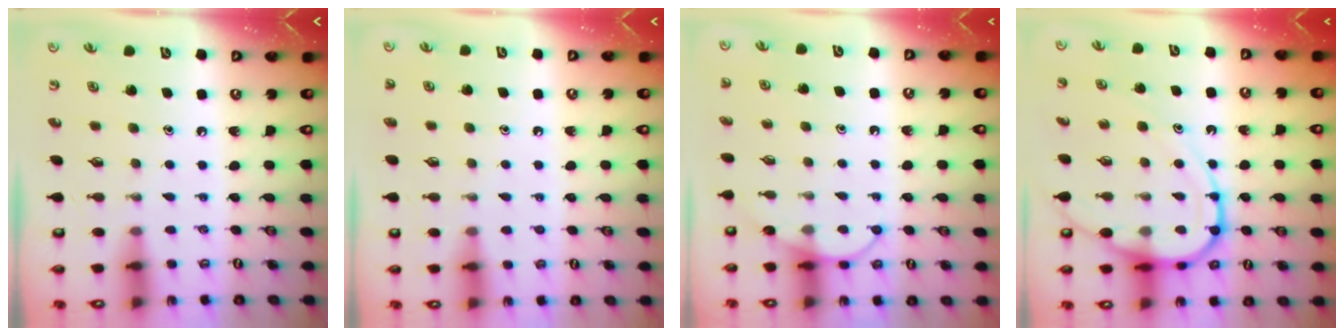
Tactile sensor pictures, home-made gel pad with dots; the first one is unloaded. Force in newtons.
{"total": 1.1, "press": 1.1, "slide": 0.3}
{"total": 8.5, "press": 8.4, "slide": 0.5}
{"total": 12.2, "press": 12.2, "slide": 1.1}